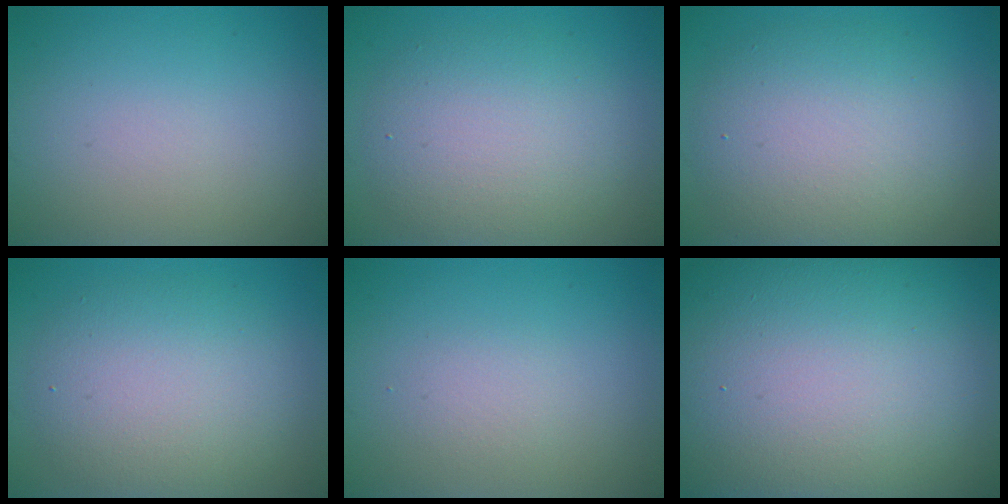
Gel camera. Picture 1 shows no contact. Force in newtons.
{"total": 5.7, "press": 5.7, "slide": 0.4}
{"total": 7.5, "press": 7.5, "slide": 0.4}
{"total": 6.1, "press": 6.1, "slide": 0.2}
{"total": 1.3, "press": 1.3, "slide": 0.0}
{"total": 24.8, "press": 24.8, "slide": 1.0}